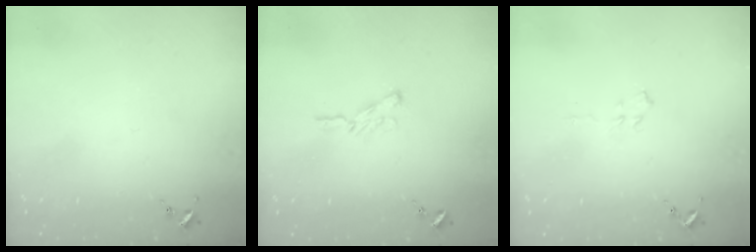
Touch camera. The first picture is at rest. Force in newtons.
{"total": 4.7, "press": 4.6, "slide": 0.6}
{"total": 3.5, "press": 3.5, "slide": 0.4}